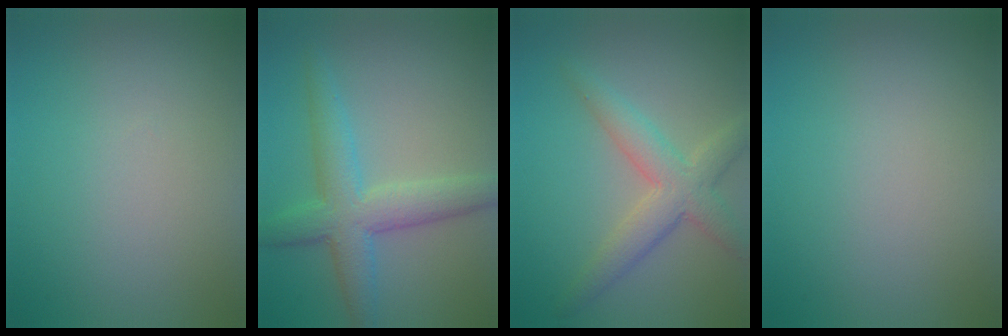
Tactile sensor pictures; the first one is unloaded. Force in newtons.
{"total": 5.3, "press": 5.3, "slide": 0.1}
{"total": 4.5, "press": 4.5, "slide": 0.3}
{"total": 0.0}